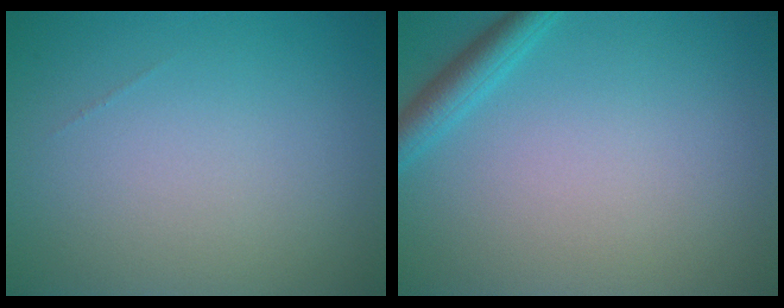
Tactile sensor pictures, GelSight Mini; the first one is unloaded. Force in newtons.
{"total": 2.3, "press": 2.3, "slide": 0.1}